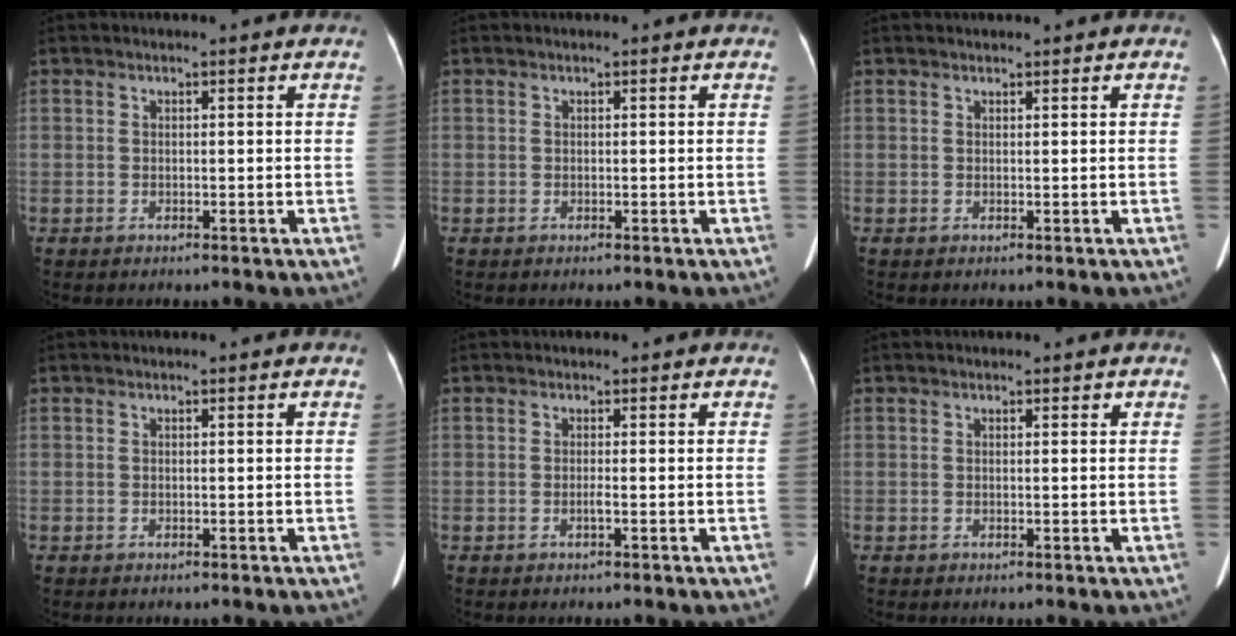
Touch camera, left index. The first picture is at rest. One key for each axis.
{"total": 0.0}
{"total": 1.6, "fx": 1.5, "fy": 0.1, "fz": 0.6, "tx": -0.008, "ty": 0.007, "tz": 0.018}
{"total": 0.0}
{"total": 0.6, "fx": -0.3, "fy": -0.2, "fz": 0.5, "tx": -0.012, "ty": -0.001, "tz": -0.001}
{"total": 0.8, "fx": 0.6, "fy": 0.3, "fz": 0.4, "tx": -0.004, "ty": 0.000, "tz": 0.007}